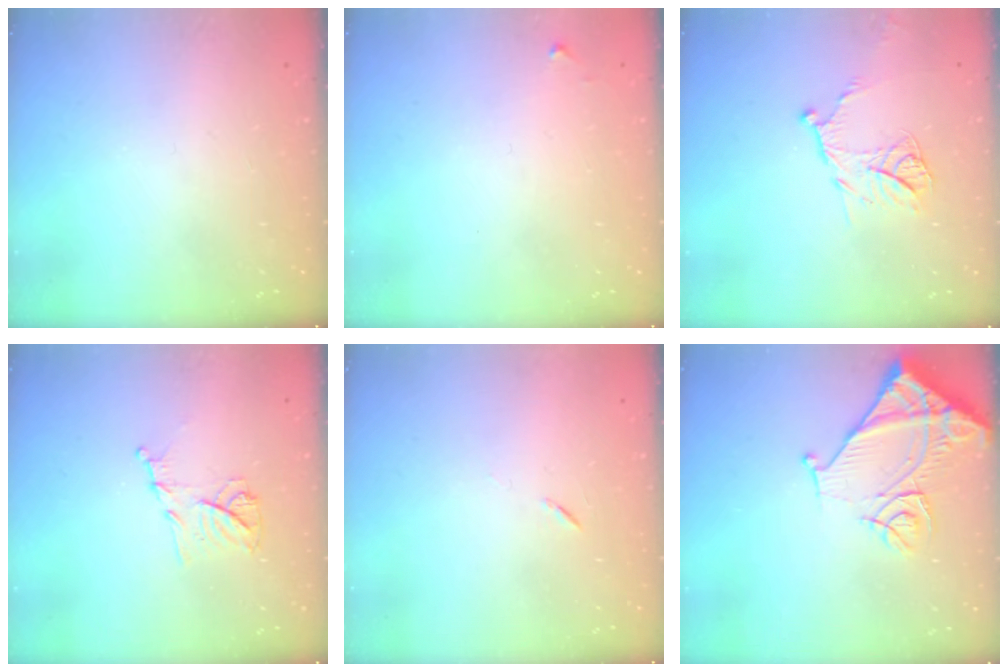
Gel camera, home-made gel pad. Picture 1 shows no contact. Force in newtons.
{"total": 3.9, "press": 3.9, "slide": 0.6}
{"total": 12.3, "press": 12.2, "slide": 1.2}
{"total": 10.3, "press": 10.3, "slide": 0.5}
{"total": 5.8, "press": 5.4, "slide": 2.1}
{"total": 12.4, "press": 12.3, "slide": 1.6}